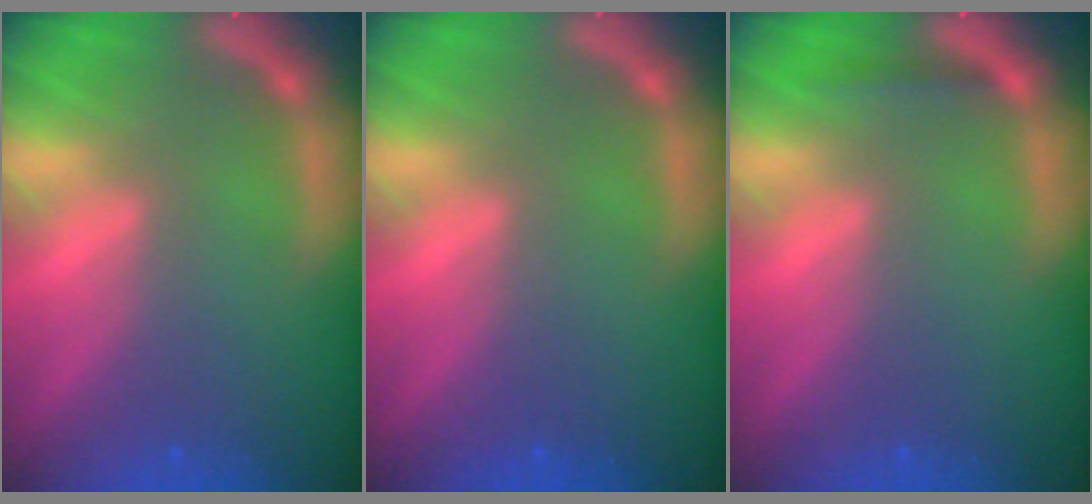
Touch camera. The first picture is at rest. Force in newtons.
{"total": 0.0}
{"total": 0.9}